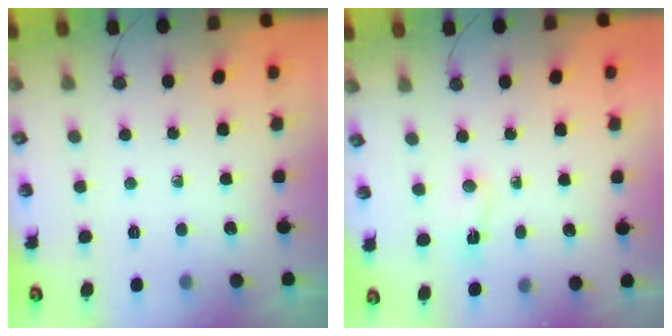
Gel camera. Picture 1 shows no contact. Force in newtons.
{"total": 2.0, "press": 1.6, "slide": 1.2}